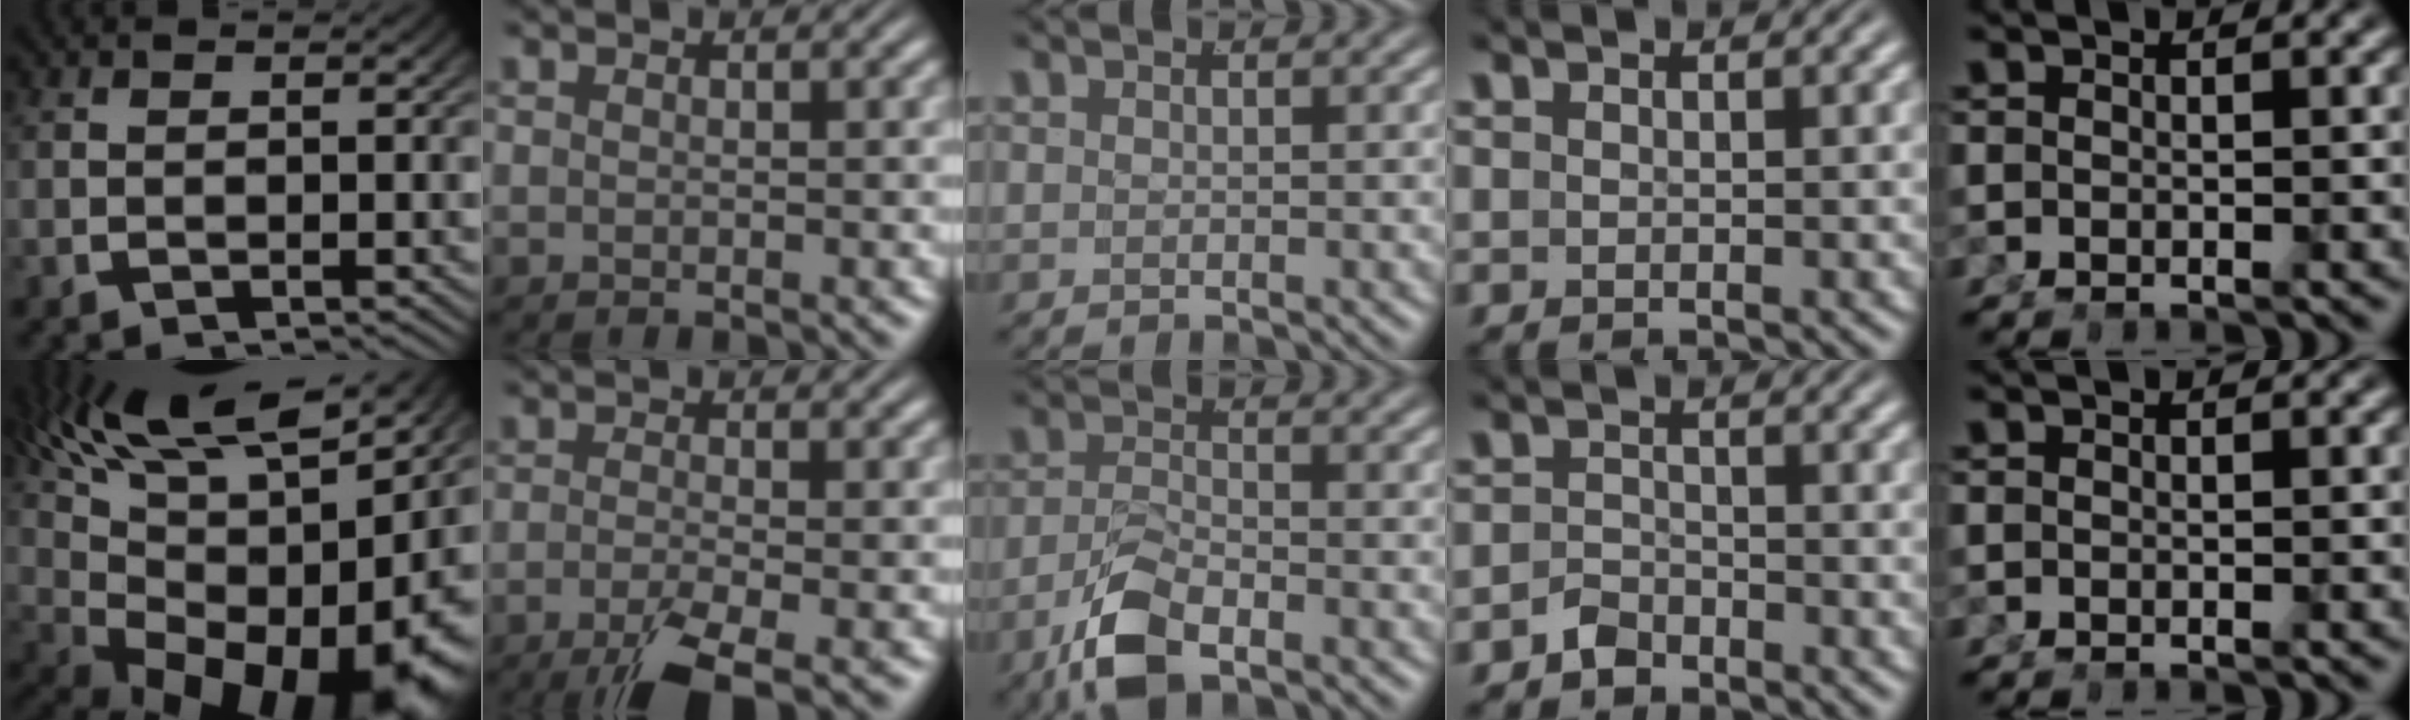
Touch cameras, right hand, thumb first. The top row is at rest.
{"thumb": {"total": 19.1, "force": [-0.1, 10.7, 15.9], "torque": [-0.268, -0.040, 0.027]}, "index": {"total": 4.4, "force": [-2.9, 1.0, 3.2], "torque": [-0.060, -0.020, -0.040]}, "middle": {"total": 5.1, "force": [-3.2, 1.9, 3.4], "torque": [-0.065, -0.012, -0.049]}, "ring": {"total": 2.3, "force": [-2.2, 0.7, 0.1], "torque": [-0.006, -0.009, -0.037]}}